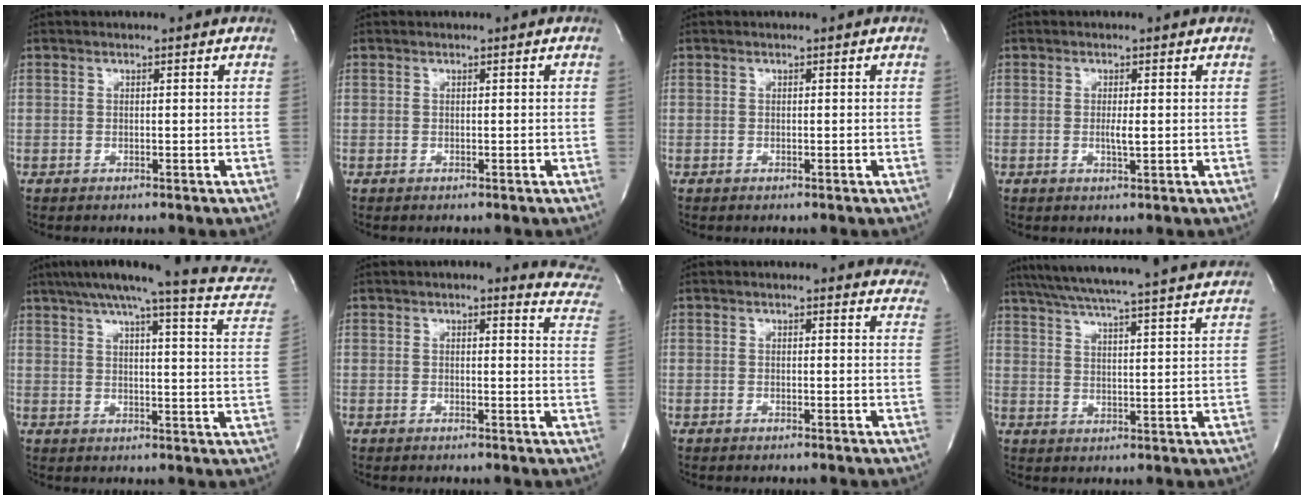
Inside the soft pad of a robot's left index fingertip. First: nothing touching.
{"total": 0.0}
{"total": 0.0}
{"total": 1.7, "force": [-0.1, 0.2, 1.7], "torque": [-0.036, -0.002, 0.000]}
{"total": 20.2, "force": [17.3, 1.4, 10.3], "torque": [-0.144, -0.022, 0.201]}
{"total": 10.9, "force": [9.8, 2.4, 4.2], "torque": [-0.016, -0.027, 0.076]}
{"total": 10.0, "force": [9.6, 2.4, 1.4], "torque": [0.020, -0.023, 0.068]}
{"total": 27.4, "force": [25.0, -0.1, 11.2], "torque": [-0.189, -0.022, 0.323]}